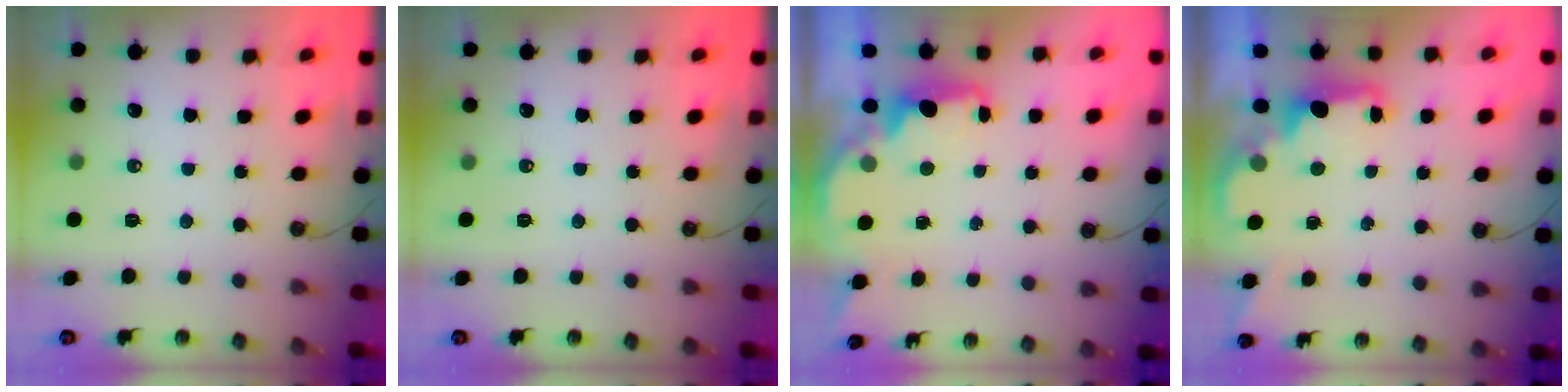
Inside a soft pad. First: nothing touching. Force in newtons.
{"total": 0.0}
{"total": 1.9, "press": 1.9, "slide": 0.5}
{"total": 2.1, "press": 1.9, "slide": 0.8}